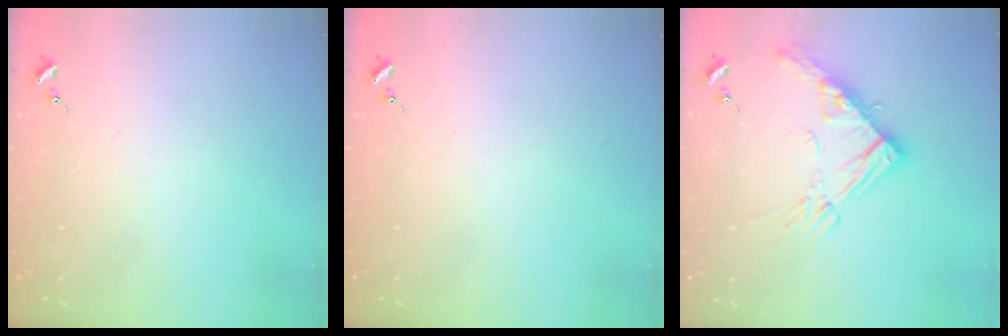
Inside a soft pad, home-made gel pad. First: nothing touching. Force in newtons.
{"total": 0.0}
{"total": 14.3, "press": 14.2, "slide": 1.4}